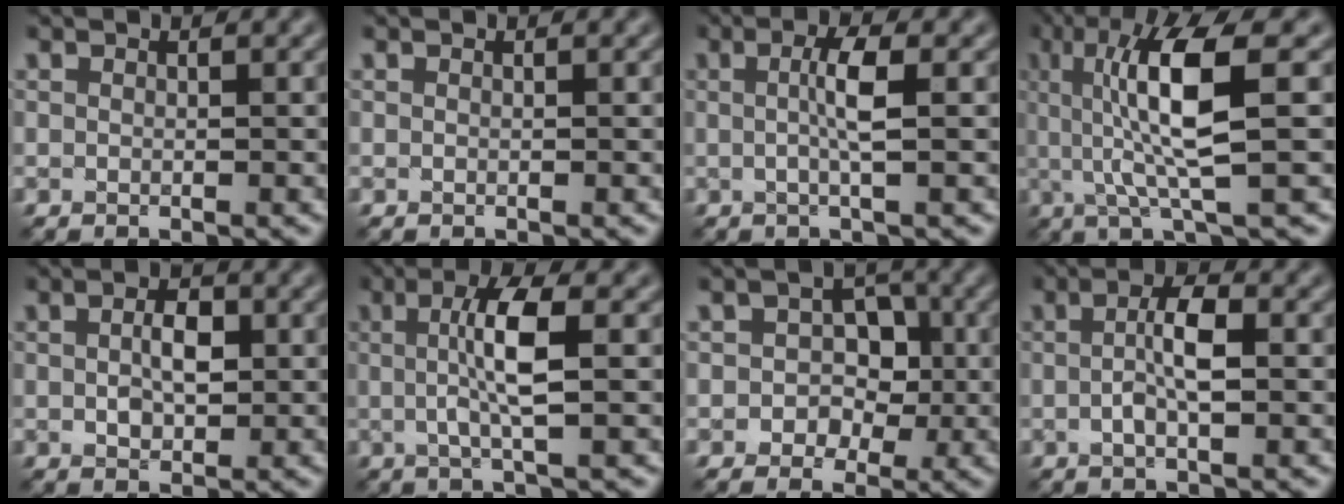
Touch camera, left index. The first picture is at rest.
{"total": 0.0}
{"total": 2.9, "force": [0.1, 0.4, 2.8], "torque": [-0.054, 0.003, 0.000]}
{"total": 7.9, "force": [1.1, 1.6, 7.7], "torque": [-0.135, 0.000, 0.023]}
{"total": 3.0, "force": [0.2, 1.8, 2.4], "torque": [-0.048, 0.002, 0.004]}
{"total": 4.7, "force": [0.4, 0.9, 4.6], "torque": [-0.086, 0.004, 0.005]}
{"total": 3.8, "force": [-0.4, 3.1, 2.1], "torque": [-0.002, -0.001, -0.019]}
{"total": 3.4, "force": [-0.1, 1.0, 3.2], "torque": [-0.062, 0.004, -0.005]}